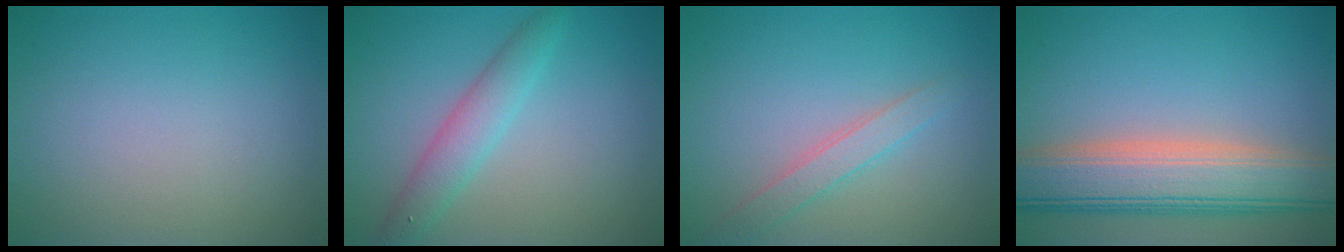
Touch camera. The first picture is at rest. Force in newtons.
{"total": 3.0, "press": 3.0, "slide": 0.1}
{"total": 2.0, "press": 2.0, "slide": 0.1}
{"total": 8.6, "press": 8.6, "slide": 0.8}